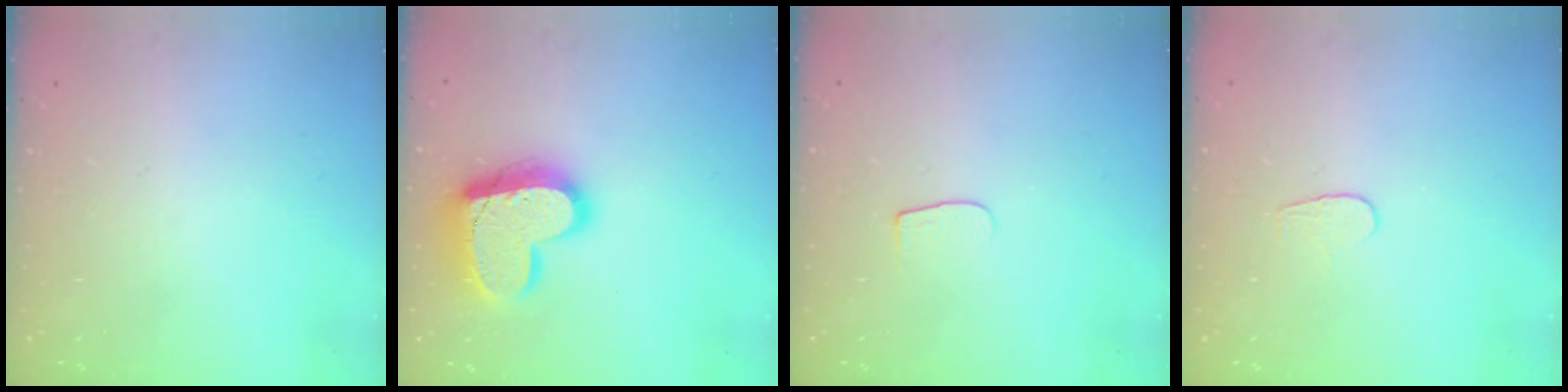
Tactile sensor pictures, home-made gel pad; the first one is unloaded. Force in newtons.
{"total": 19.1, "press": 19.0, "slide": 1.8}
{"total": 3.8, "press": 3.8, "slide": 0.5}
{"total": 4.3, "press": 4.3, "slide": 0.3}